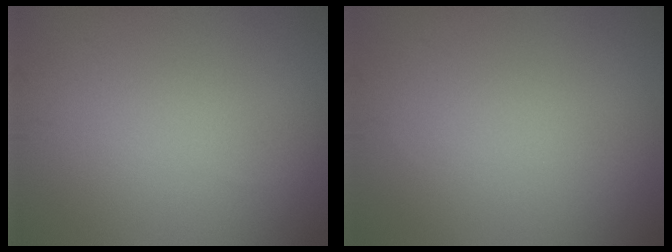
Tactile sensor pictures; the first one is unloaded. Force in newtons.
{"total": 0.0}